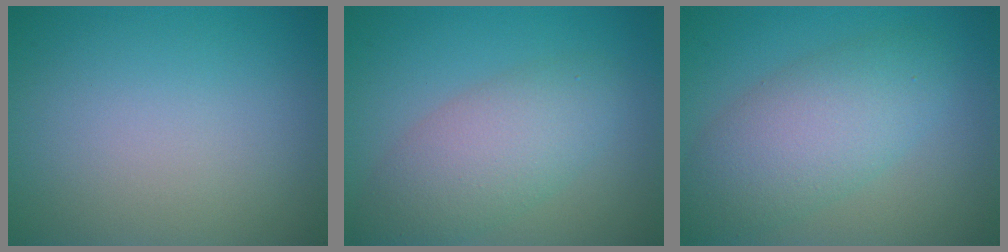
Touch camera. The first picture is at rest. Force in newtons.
{"total": 4.9, "press": 4.9, "slide": 0.5}
{"total": 6.0, "press": 6.0, "slide": 0.3}